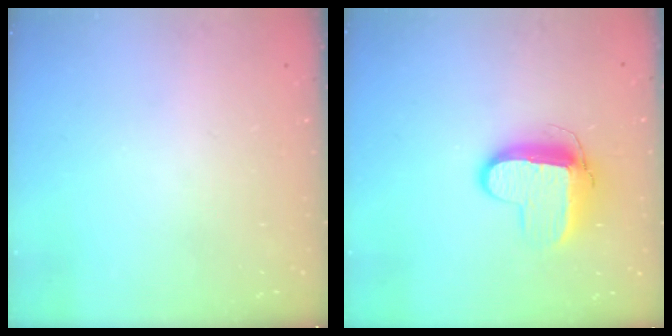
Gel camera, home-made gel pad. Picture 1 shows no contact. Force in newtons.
{"total": 10.4, "press": 10.3, "slide": 0.9}